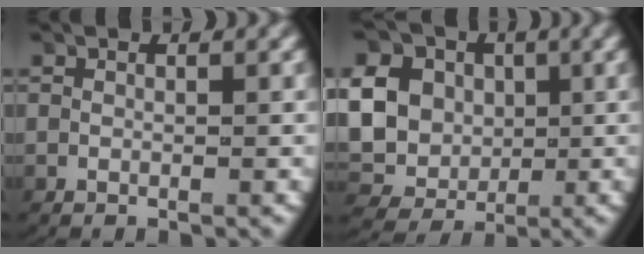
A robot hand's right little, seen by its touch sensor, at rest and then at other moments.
{"total": 13.5, "force": [0.8, 12.5, 5.0], "torque": [-0.152, -0.029, 0.008]}